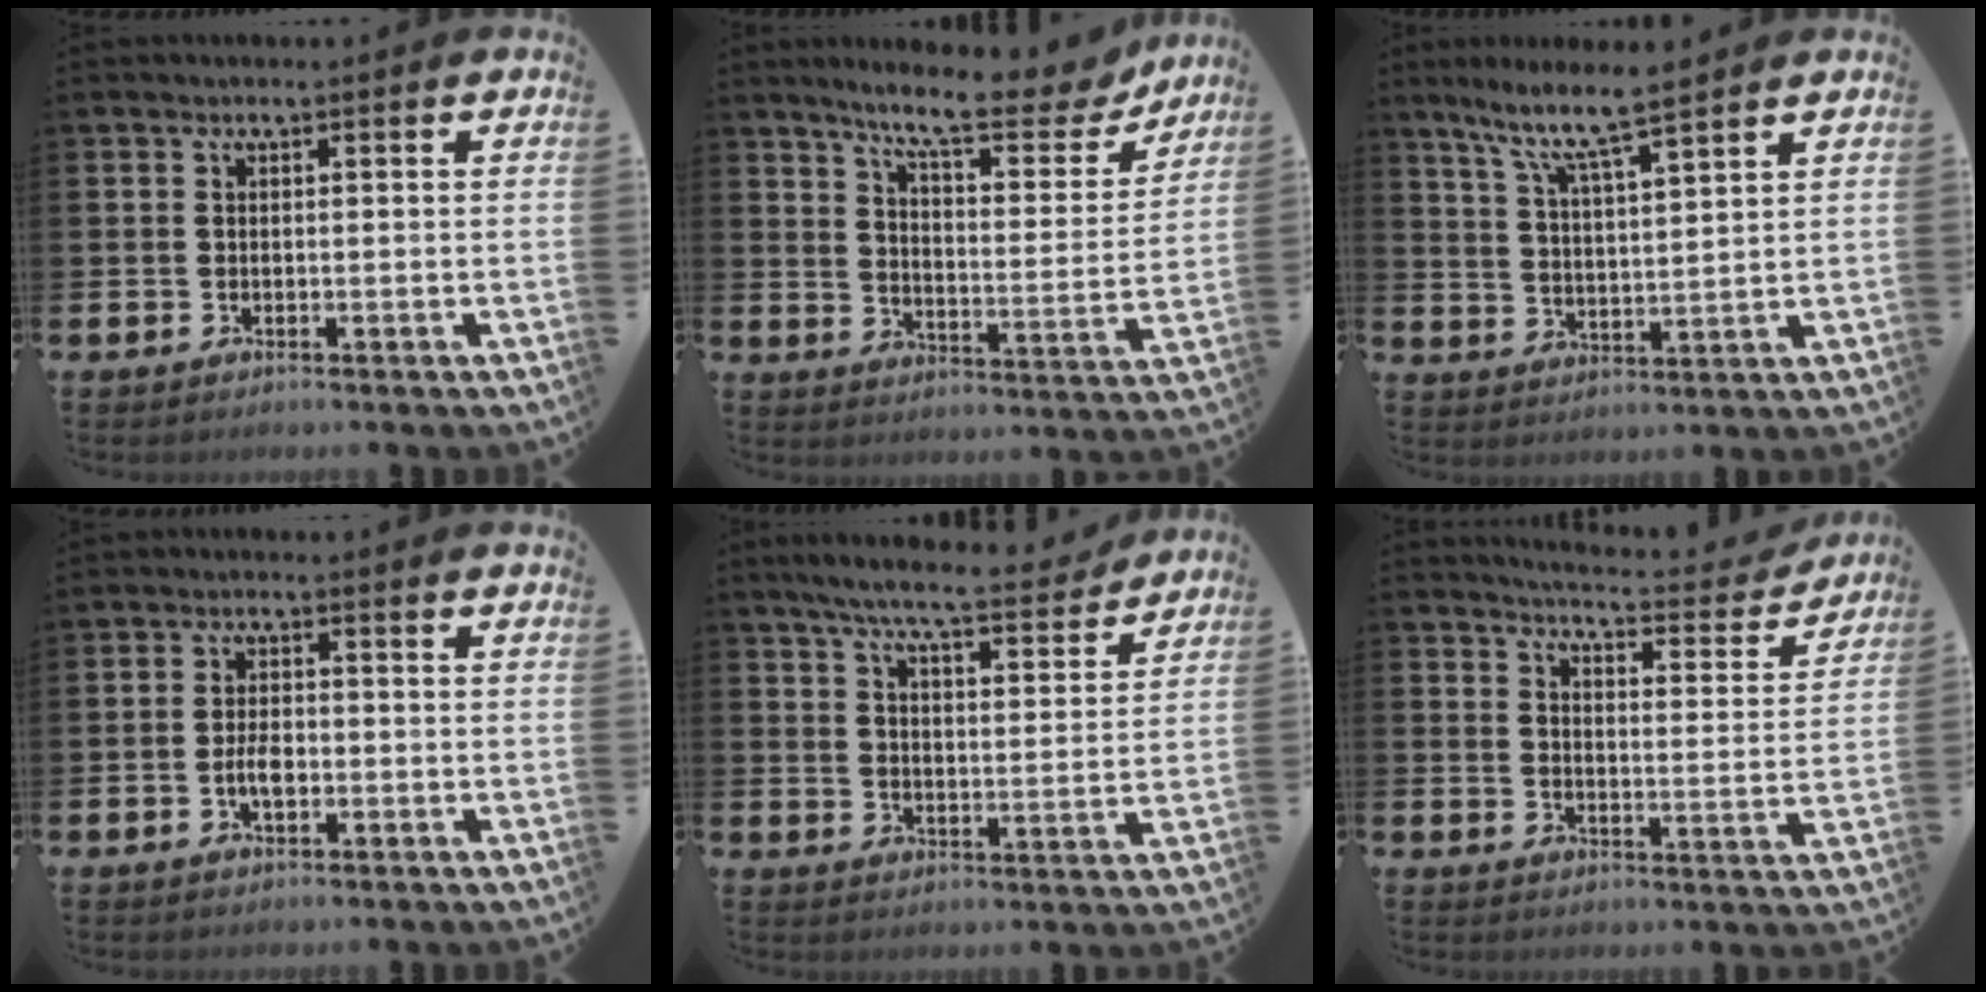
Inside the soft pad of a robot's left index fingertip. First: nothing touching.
{"total": 10.0, "force": [8.7, 2.1, 4.5], "torque": [-0.097, -0.054, 0.145]}
{"total": 7.3, "force": [6.5, 0.1, 3.4], "torque": [-0.090, -0.033, 0.112]}
{"total": 3.0, "force": [-0.7, 1.5, 2.5], "torque": [-0.046, 0.002, -0.014]}
{"total": 7.7, "force": [7.1, 0.4, 2.9], "torque": [-0.068, -0.047, 0.119]}
{"total": 4.6, "force": [4.6, 0.3, 0.8], "torque": [-0.031, -0.040, 0.073]}